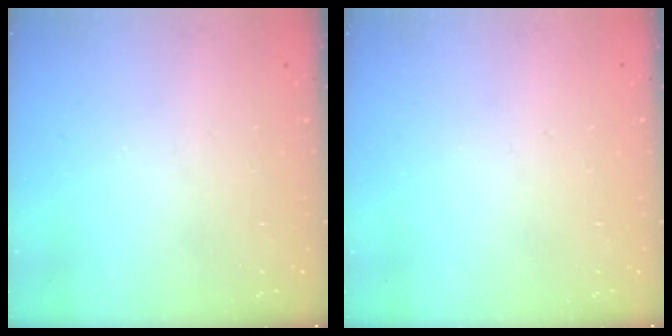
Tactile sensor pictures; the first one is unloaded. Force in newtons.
{"total": 0.0}